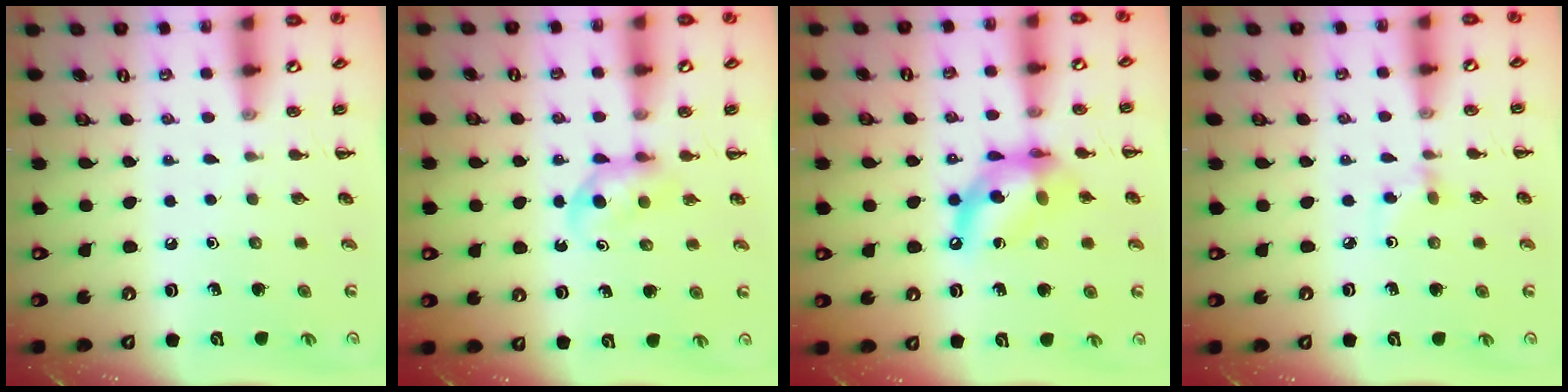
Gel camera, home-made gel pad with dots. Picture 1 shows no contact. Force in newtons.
{"total": 4.5, "press": 4.3, "slide": 1.4}
{"total": 12.0, "press": 11.5, "slide": 3.2}
{"total": 3.0, "press": 2.8, "slide": 1.1}